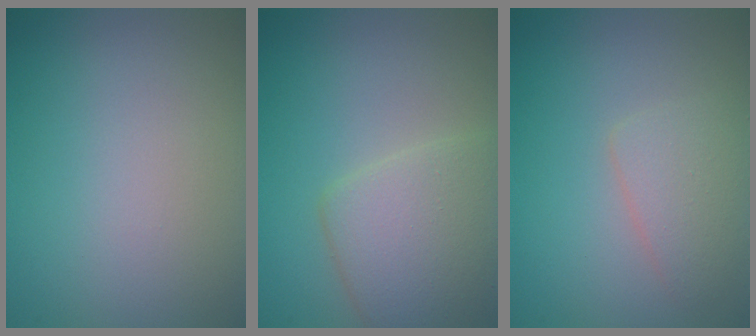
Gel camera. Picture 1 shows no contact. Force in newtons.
{"total": 4.6, "press": 4.6, "slide": 0.4}
{"total": 2.4, "press": 2.4, "slide": 0.1}